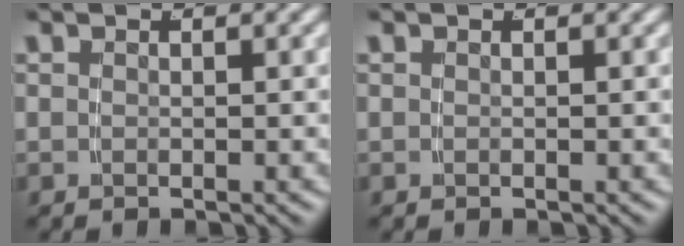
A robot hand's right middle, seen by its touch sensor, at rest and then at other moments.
{"total": 0.0}